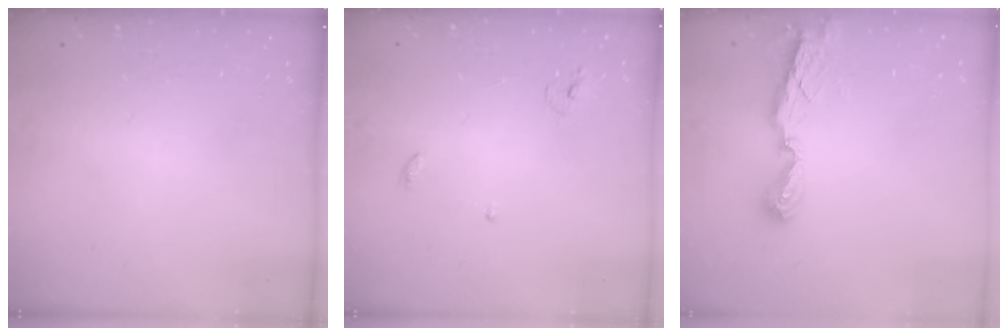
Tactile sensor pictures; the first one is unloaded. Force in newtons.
{"total": 3.8, "press": 3.8, "slide": 0.4}
{"total": 7.8, "press": 7.8, "slide": 0.5}